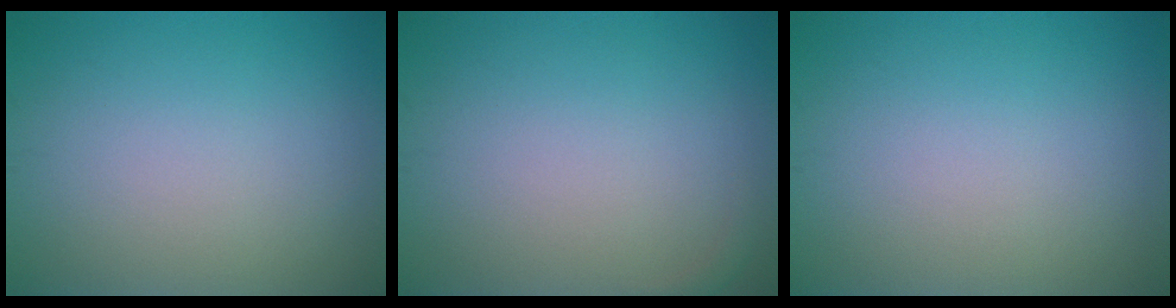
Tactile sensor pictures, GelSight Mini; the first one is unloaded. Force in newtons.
{"total": 0.6, "press": 0.6, "slide": 0.1}
{"total": 0.0}